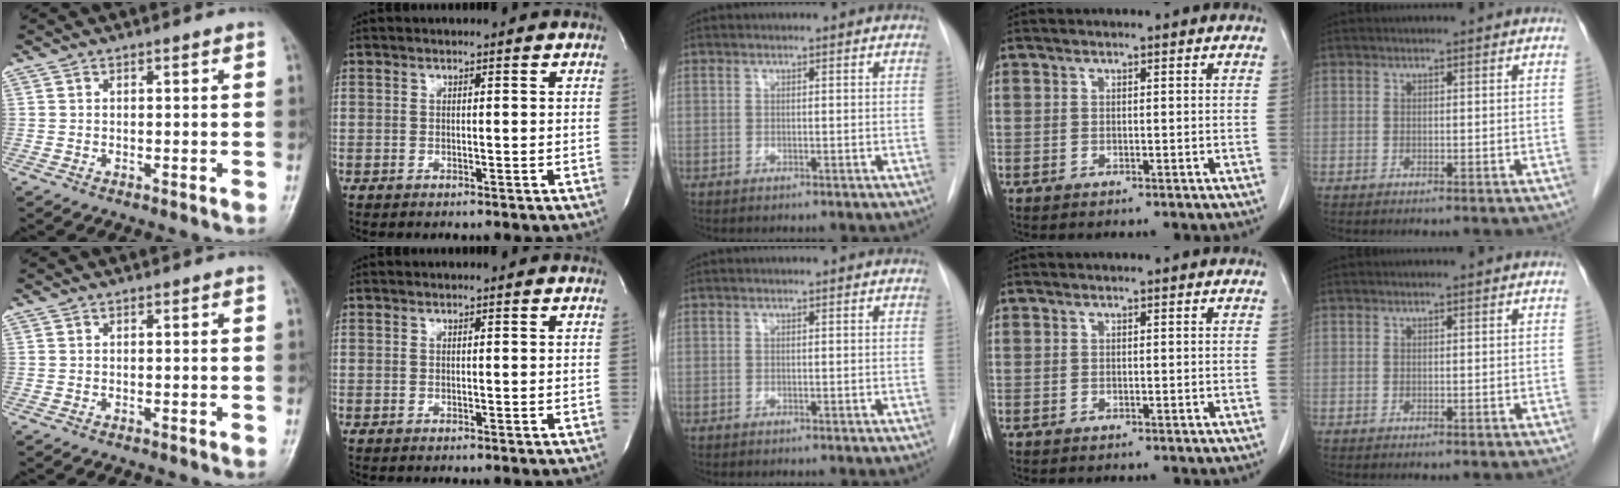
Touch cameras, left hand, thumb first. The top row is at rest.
{}